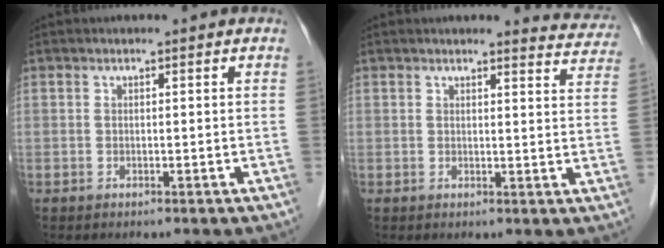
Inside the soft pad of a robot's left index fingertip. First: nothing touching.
{"total": 6.0, "force": [5.9, 0.8, 0.4], "torque": [0.007, -0.028, 0.040]}